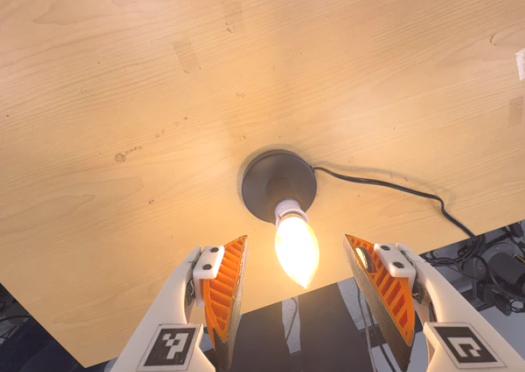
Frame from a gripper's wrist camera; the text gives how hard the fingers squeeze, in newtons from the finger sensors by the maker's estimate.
{"total": 0.0}